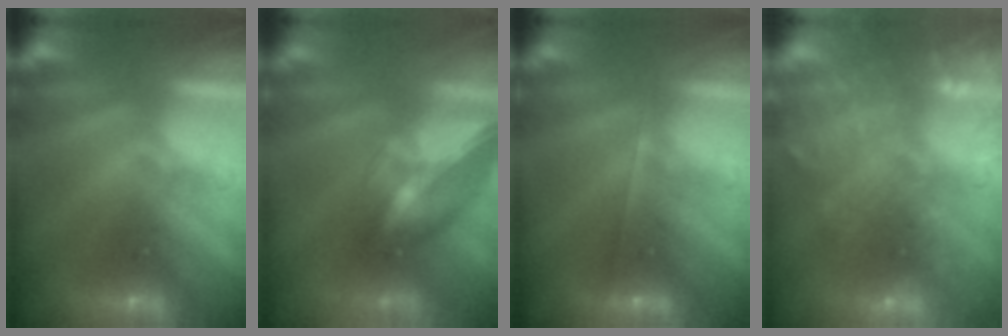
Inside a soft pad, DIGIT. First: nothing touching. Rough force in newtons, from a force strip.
{"total": 7.1}
{"total": 1.8}
{"total": 9.0}